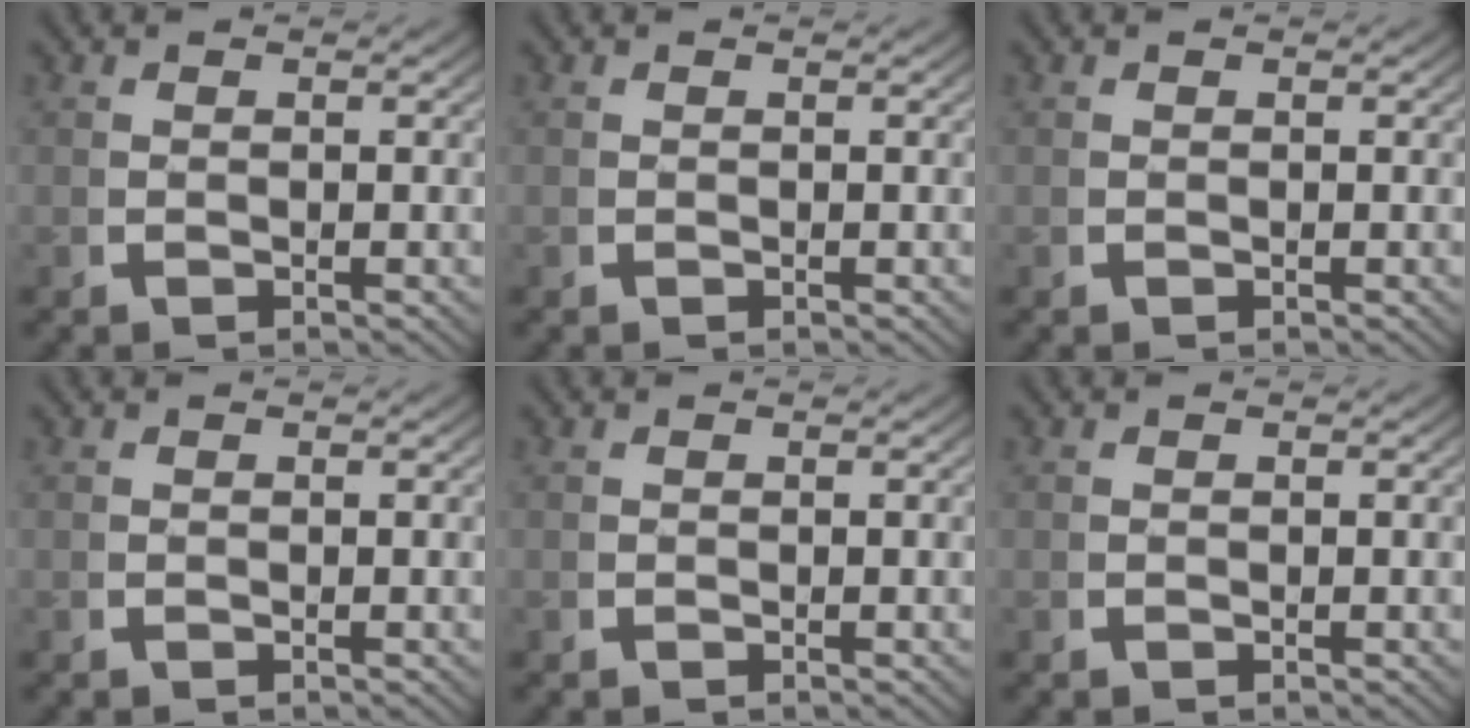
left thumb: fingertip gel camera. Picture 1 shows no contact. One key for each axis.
{"total": 0.0}
{"total": 0.0}
{"total": 0.0}
{"total": 0.0}
{"total": 0.0}